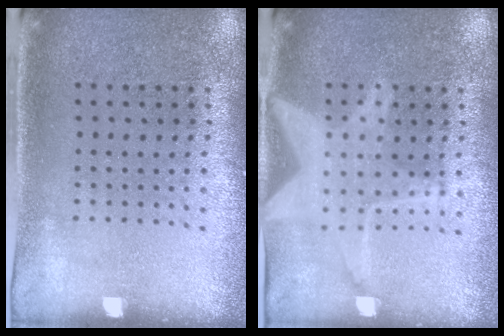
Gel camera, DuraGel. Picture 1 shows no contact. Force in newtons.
{"total": 2.1, "press": 2.1, "slide": 0.2}